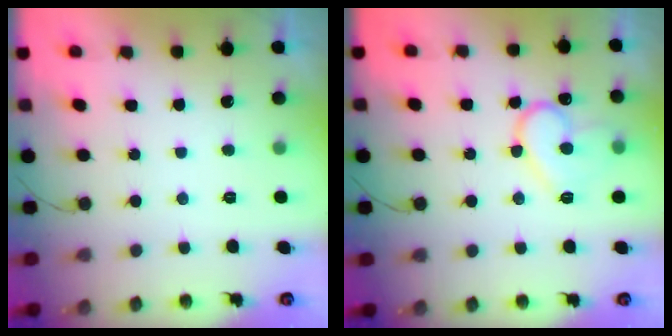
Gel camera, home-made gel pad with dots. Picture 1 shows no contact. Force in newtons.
{"total": 12.8, "press": 12.7, "slide": 1.2}